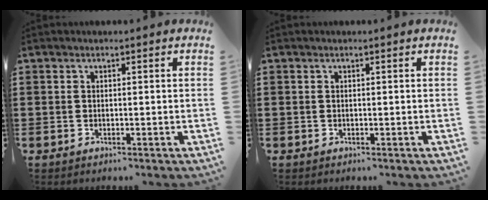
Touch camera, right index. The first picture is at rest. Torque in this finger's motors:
{"motor_torque": [-0.24, 0.21, 0.00, 0.00]}